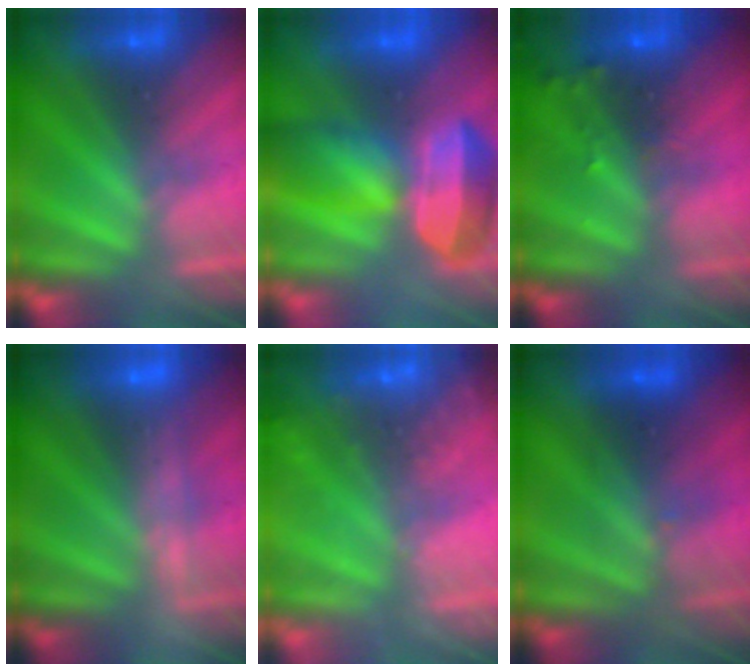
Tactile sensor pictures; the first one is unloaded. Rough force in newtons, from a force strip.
{"total": 10.2}
{"total": 7.6}
{"total": 2.3}
{"total": 2.4}
{"total": 2.4}